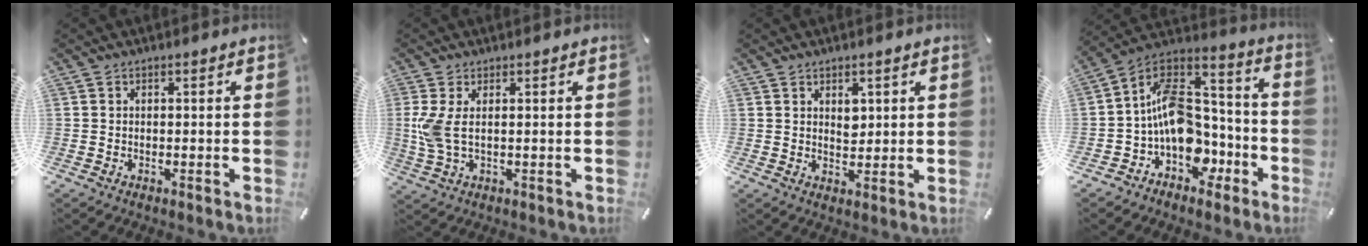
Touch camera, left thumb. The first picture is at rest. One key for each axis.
{"total": 6.0, "fx": 1.0, "fy": 2.4, "fz": 5.4, "tx": -0.128, "ty": -0.008, "tz": 0.014}
{"total": 3.4, "fx": 1.7, "fy": 2.5, "fz": 1.6, "tx": -0.005, "ty": -0.011, "tz": 0.024}
{"total": 15.2, "fx": -3.0, "fy": 12.2, "fz": 8.6, "tx": -0.138, "ty": 0.005, "tz": -0.046}